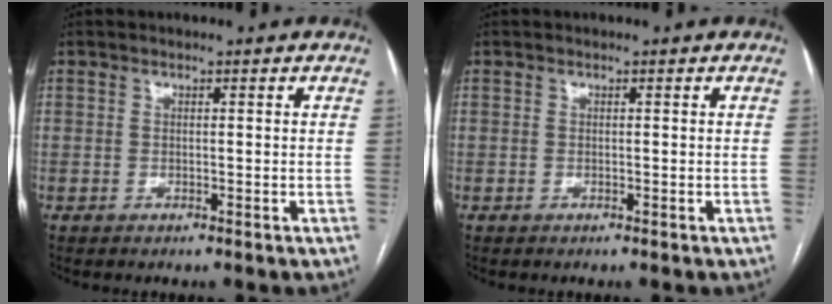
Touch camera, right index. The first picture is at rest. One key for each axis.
{"total": 0.0}